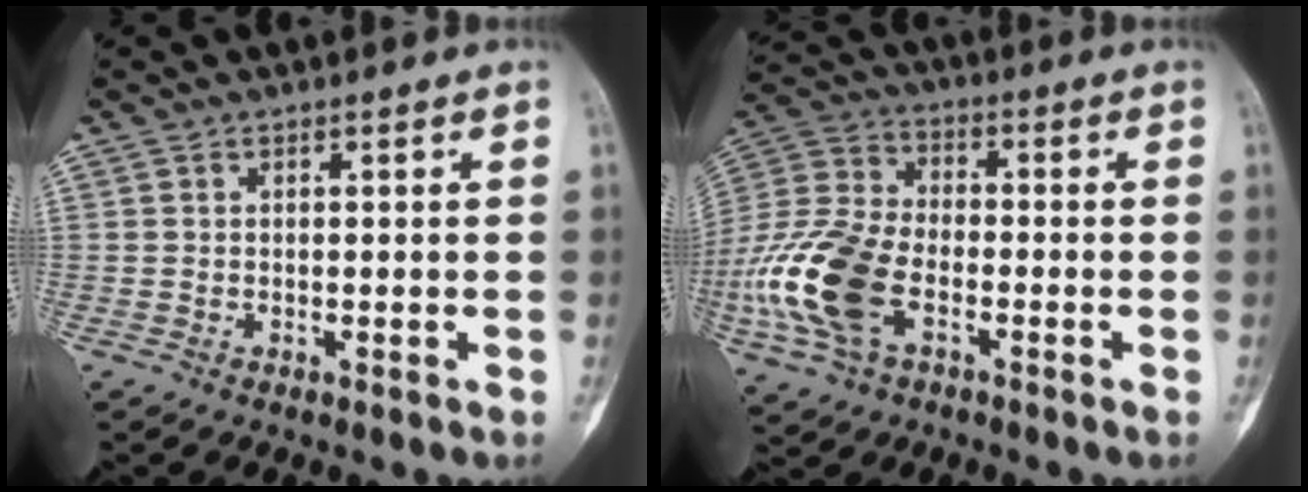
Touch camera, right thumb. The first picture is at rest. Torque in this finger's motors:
{"motor_torque": [2.25, 2.18, 1.43, -1.35, 0.52]}